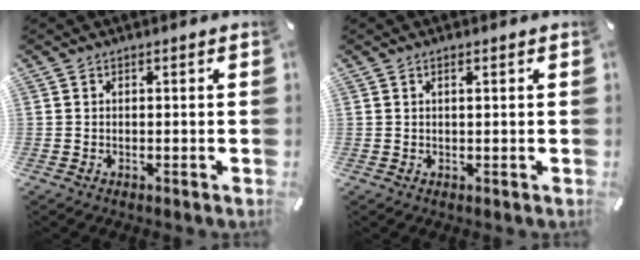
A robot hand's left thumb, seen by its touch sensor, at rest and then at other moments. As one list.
[{"total": 1.0, "force": [0.4, 0.2, 0.9], "torque": [-0.017, 0.002, 0.005]}]